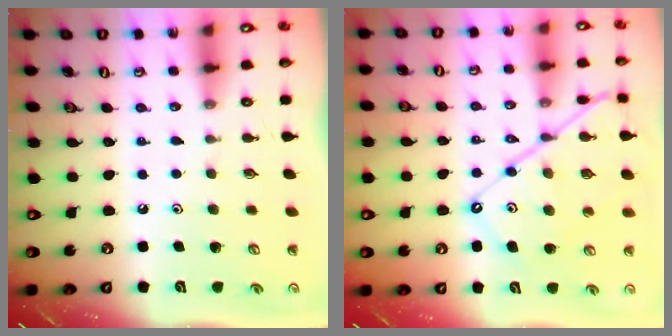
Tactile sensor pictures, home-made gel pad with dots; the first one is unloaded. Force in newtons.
{"total": 13.8, "press": 13.7, "slide": 1.6}